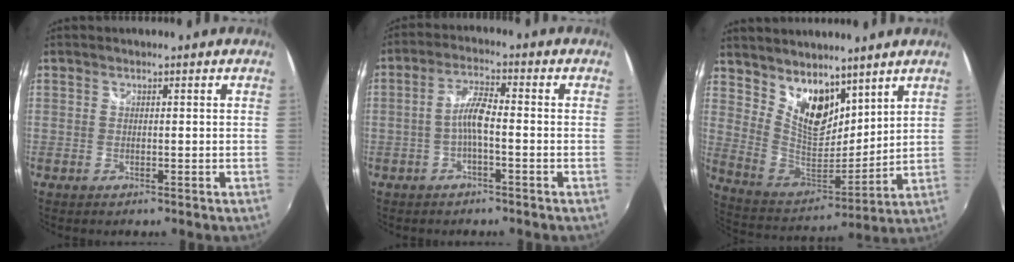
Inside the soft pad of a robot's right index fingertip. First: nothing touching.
{"total": 4.5, "force": [-1.5, 0.8, 4.2], "torque": [-0.087, 0.011, -0.030]}
{"total": 12.8, "force": [9.2, 6.5, 6.3], "torque": [-0.112, 0.000, 0.181]}